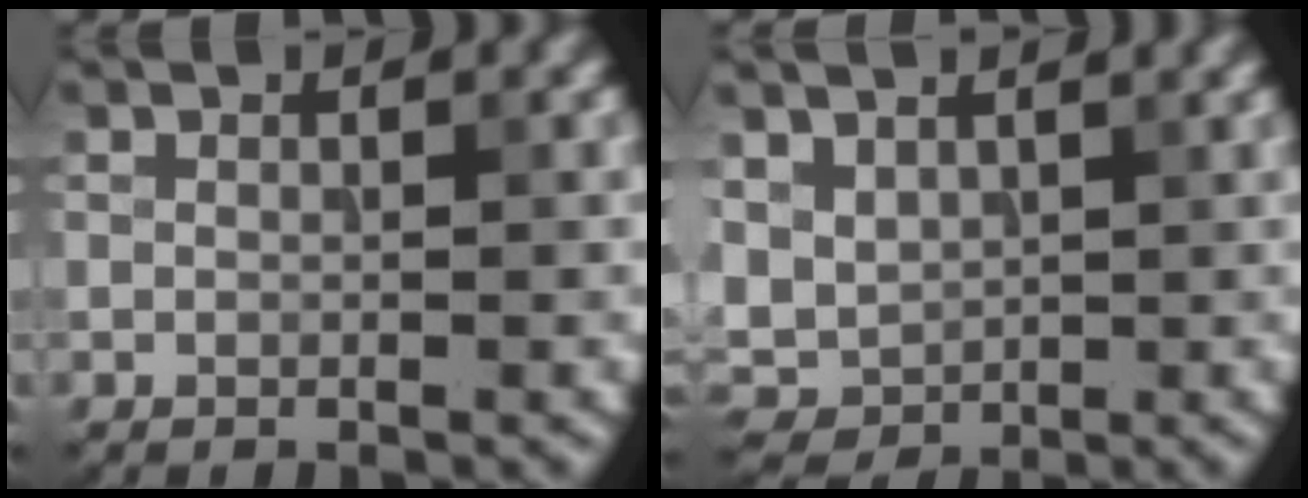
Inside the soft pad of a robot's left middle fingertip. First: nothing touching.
{"total": 4.4, "force": [1.8, 3.4, 2.1], "torque": [-0.059, 0.008, 0.040]}